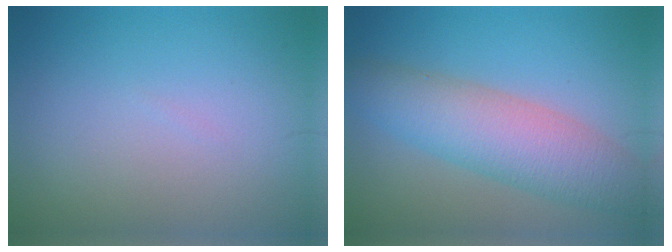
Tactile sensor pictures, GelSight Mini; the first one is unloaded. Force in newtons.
{"total": 6.8, "press": 6.8, "slide": 0.2}